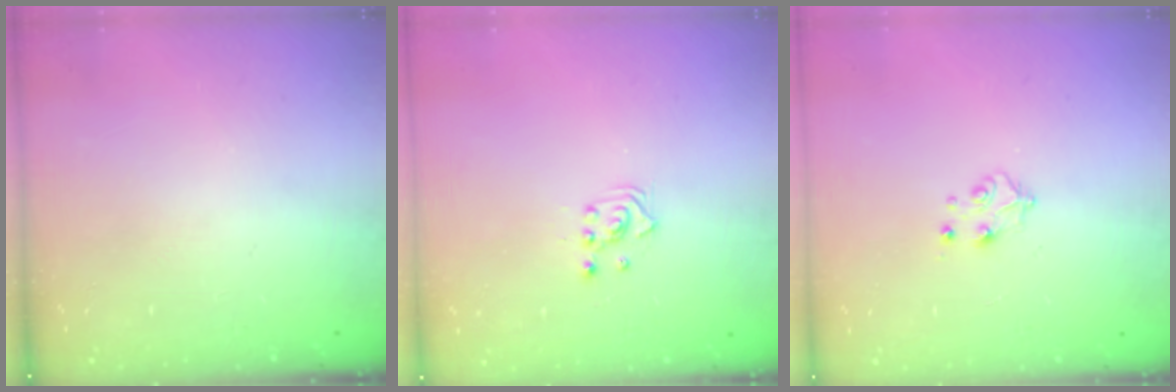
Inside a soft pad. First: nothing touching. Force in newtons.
{"total": 2.5, "press": 2.5, "slide": 0.3}
{"total": 4.4, "press": 4.4, "slide": 0.5}